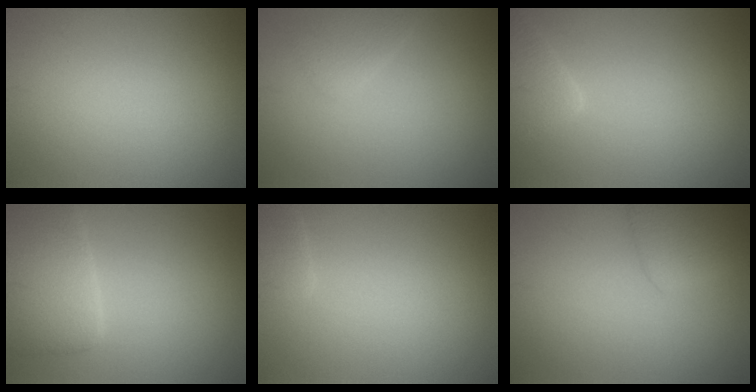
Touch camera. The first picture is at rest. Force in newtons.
{"total": 1.4, "press": 1.4, "slide": 0.1}
{"total": 3.3, "press": 3.3, "slide": 0.3}
{"total": 4.5, "press": 4.4, "slide": 0.6}
{"total": 1.5, "press": 1.5, "slide": 0.1}
{"total": 2.8, "press": 2.8, "slide": 0.2}